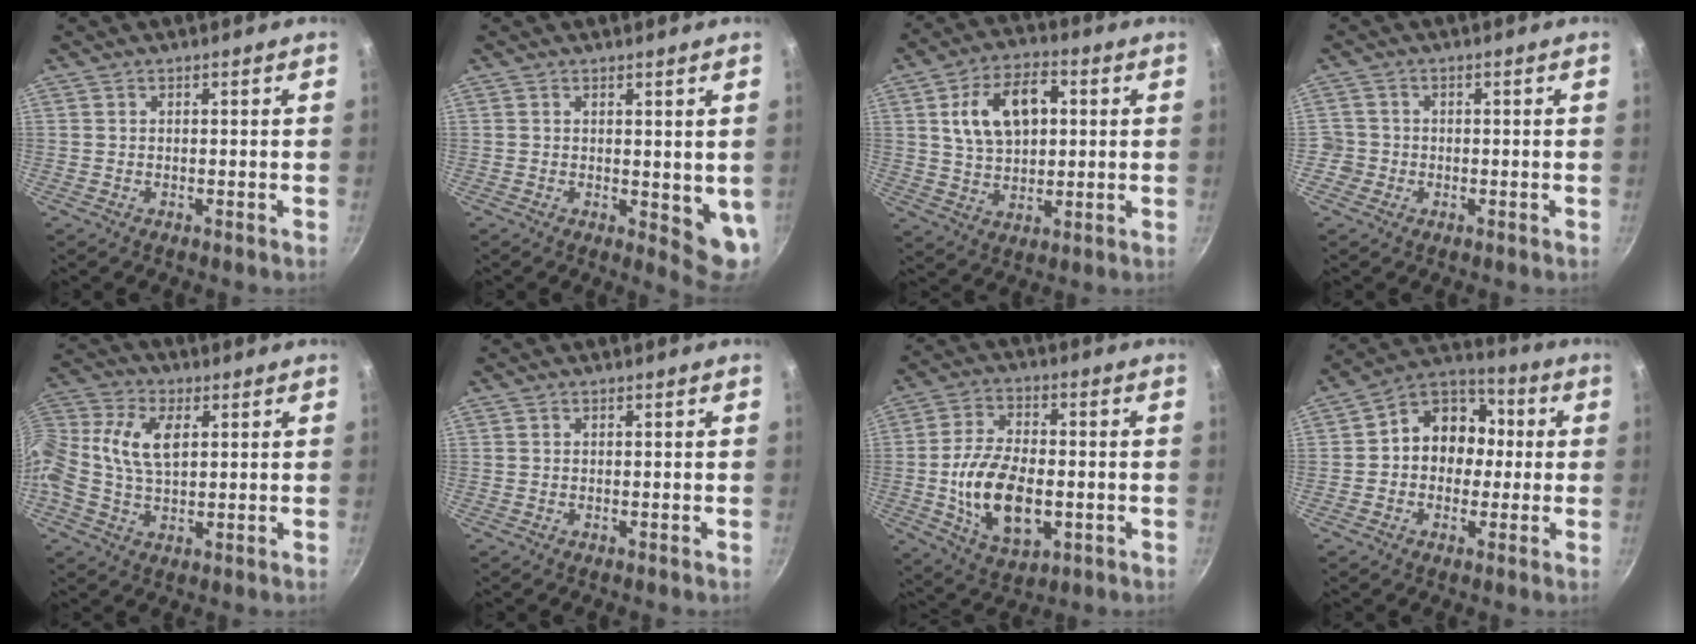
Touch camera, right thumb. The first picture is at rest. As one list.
[{"total": 5.9, "force": [0.9, 2.6, 5.2], "torque": [-0.060, -0.016, 0.016]}, {"total": 13.3, "force": [2.9, 8.4, 9.9], "torque": [-0.144, 0.007, 0.049]}, {"total": 3.2, "force": [-1.2, 2.9, 0.5], "torque": [0.007, 0.017, -0.022]}, {"total": 11.9, "force": [1.7, 7.4, 9.2], "torque": [-0.186, 0.019, 0.017]}, {"total": 0.0}, {"total": 14.0, "force": [-2.2, 8.0, 11.2], "torque": [-0.188, 0.003, -0.030]}, {"total": 12.2, "force": [0.2, 10.1, 6.7], "torque": [-0.049, 0.036, -0.019]}]